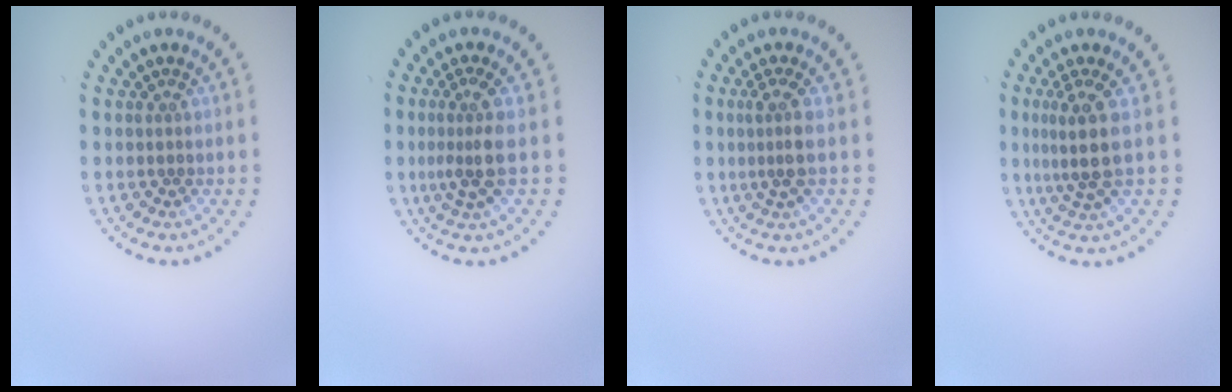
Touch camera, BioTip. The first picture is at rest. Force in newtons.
{"total": 2.8, "press": 2.1, "slide": 1.8}
{"total": 2.3, "press": 1.7, "slide": 1.5}
{"total": 3.2, "press": 2.5, "slide": 2.0}